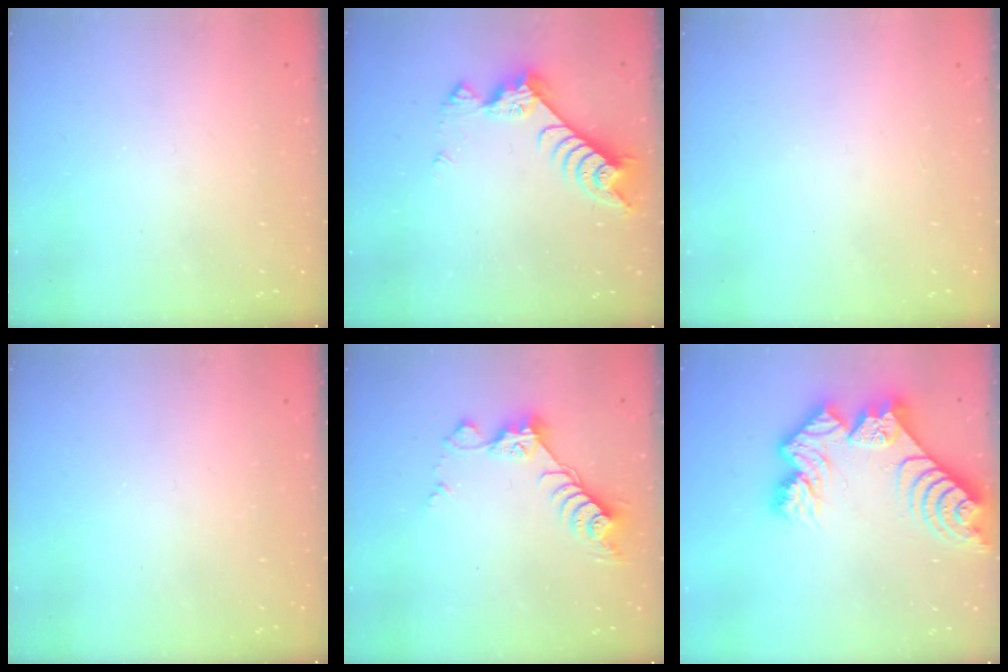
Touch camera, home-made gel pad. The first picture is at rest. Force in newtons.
{"total": 7.9, "press": 7.9, "slide": 0.7}
{"total": 0.0}
{"total": 0.0}
{"total": 8.7, "press": 8.7, "slide": 0.5}
{"total": 16.7, "press": 16.6, "slide": 1.8}